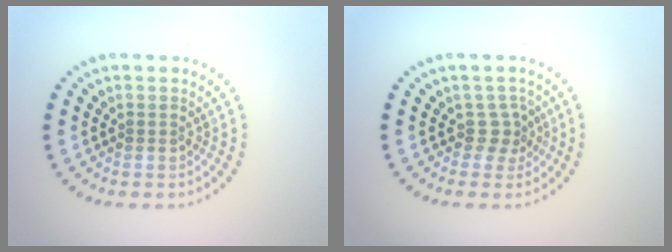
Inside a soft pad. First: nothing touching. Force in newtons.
{"total": 1.9, "press": 1.3, "slide": 1.4}